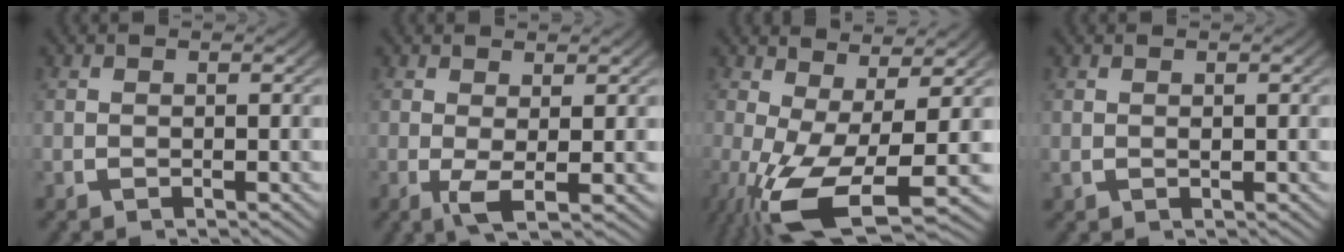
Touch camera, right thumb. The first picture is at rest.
{"total": 2.8, "force": [0.2, 1.0, 2.6], "torque": [-0.052, -0.015, 0.005]}
{"total": 10.1, "force": [-2.2, 4.8, 8.6], "torque": [-0.183, -0.050, -0.009]}
{"total": 0.6, "force": [0.4, 0.2, 0.3], "torque": [-0.008, 0.001, 0.009]}